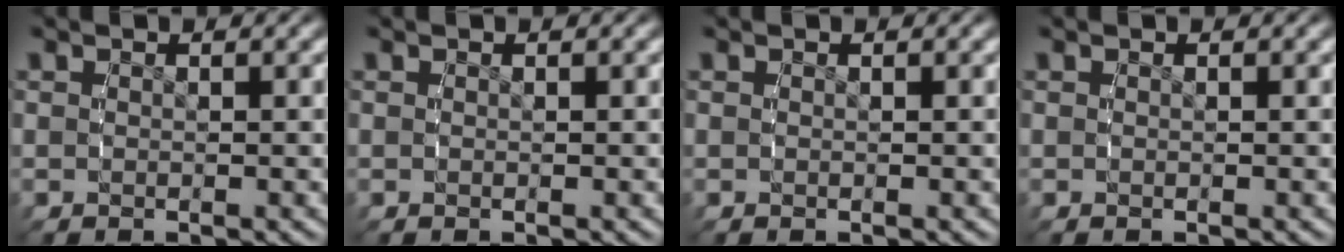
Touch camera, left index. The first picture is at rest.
{"total": 0.0}
{"total": 0.0}
{"total": 0.0}